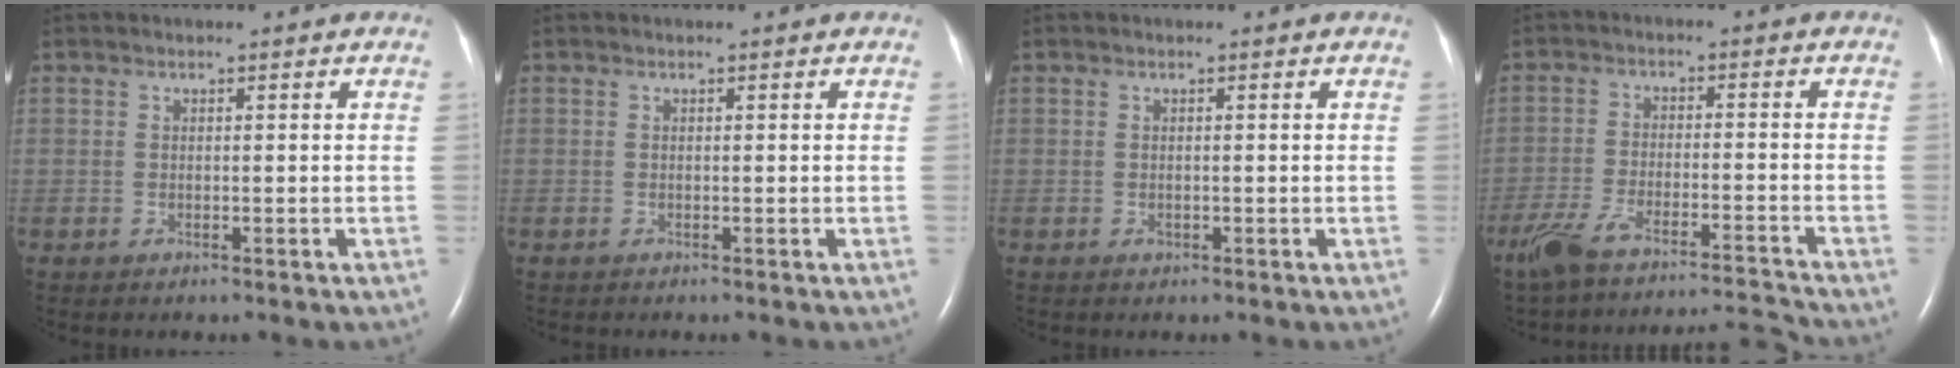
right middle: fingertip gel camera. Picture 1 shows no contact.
{"total": 0.0}
{"total": 0.6, "force": [-0.3, 0.4, 0.3], "torque": [-0.008, 0.000, -0.003]}
{"total": 10.6, "force": [-9.9, -0.7, 3.7], "torque": [-0.070, 0.007, -0.169]}